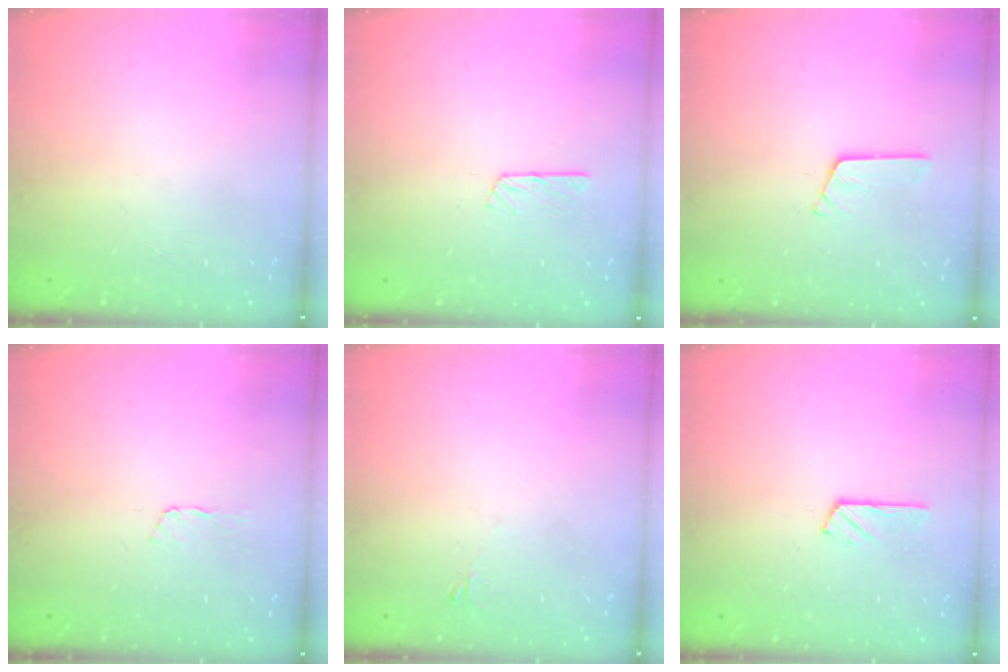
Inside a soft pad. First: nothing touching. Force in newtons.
{"total": 3.1, "press": 3.1, "slide": 0.3}
{"total": 2.6, "press": 2.6, "slide": 0.3}
{"total": 2.1, "press": 2.1, "slide": 0.3}
{"total": 3.1, "press": 3.1, "slide": 0.4}
{"total": 2.9, "press": 2.9, "slide": 0.5}